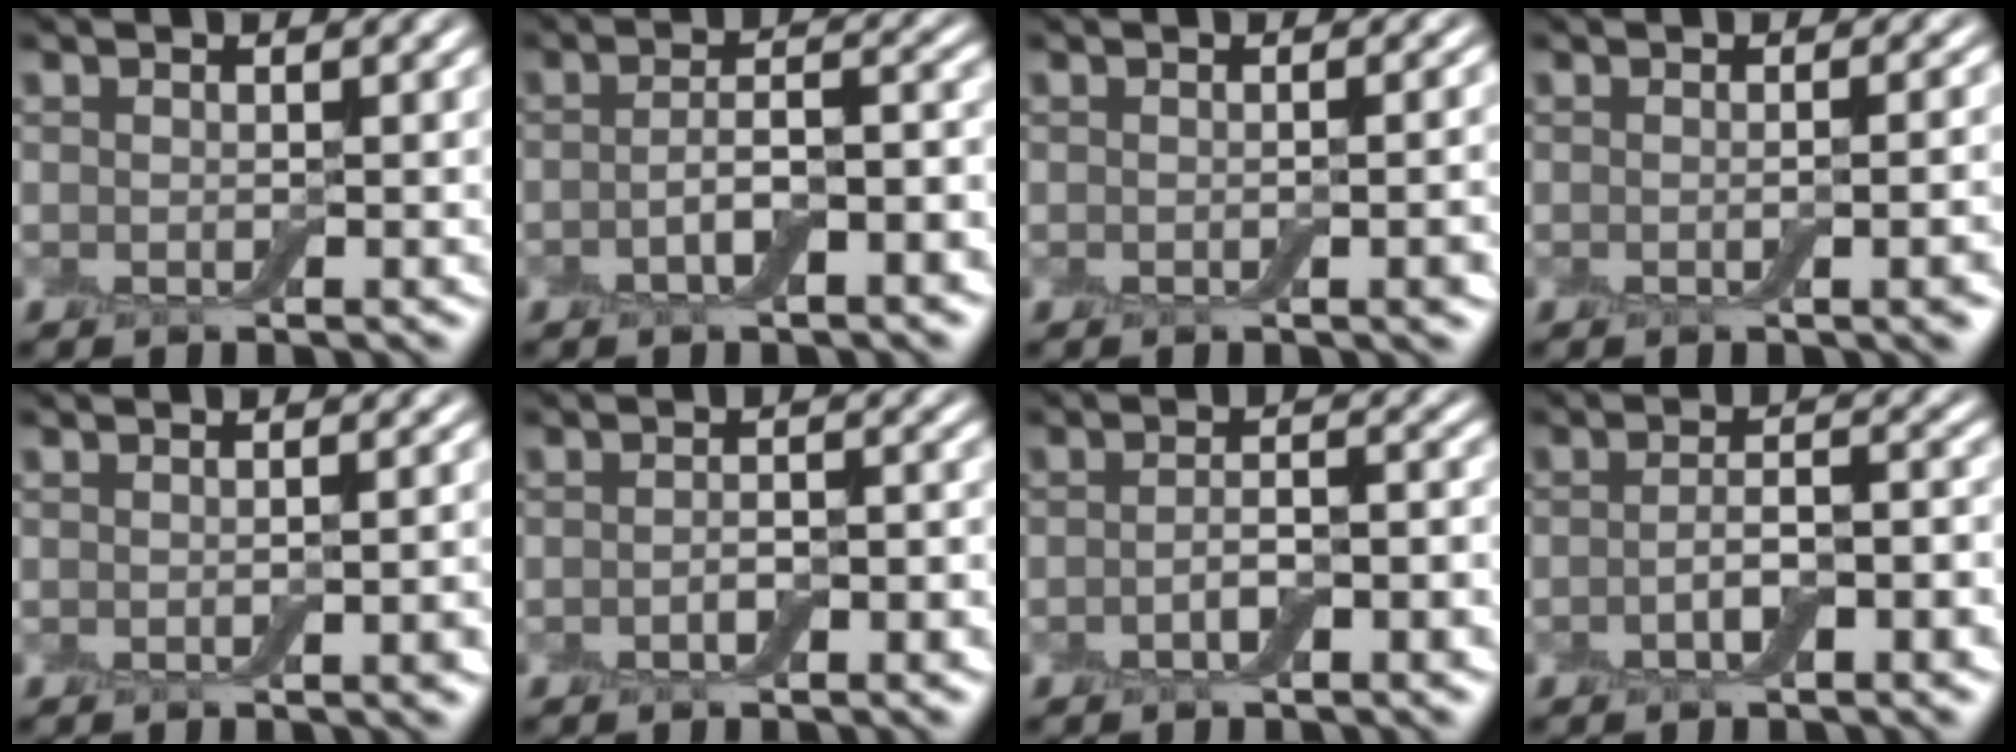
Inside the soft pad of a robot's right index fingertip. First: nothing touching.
{"total": 4.1, "force": [-1.4, 1.3, 3.6], "torque": [-0.065, 0.006, -0.025]}
{"total": 3.3, "force": [-0.5, 1.1, 3.1], "torque": [-0.025, 0.001, -0.004]}
{"total": 4.6, "force": [-0.6, 1.8, 4.2], "torque": [-0.023, 0.006, -0.007]}
{"total": 2.2, "force": [-0.3, 0.5, 2.1], "torque": [-0.022, 0.001, -0.002]}
{"total": 2.5, "force": [-0.9, 1.1, 2.0], "torque": [-0.034, 0.000, -0.014]}
{"total": 3.1, "force": [-1.1, 1.0, 2.7], "torque": [-0.050, 0.003, -0.020]}
{"total": 3.7, "force": [-1.3, 1.2, 3.2], "torque": [-0.058, 0.004, -0.023]}